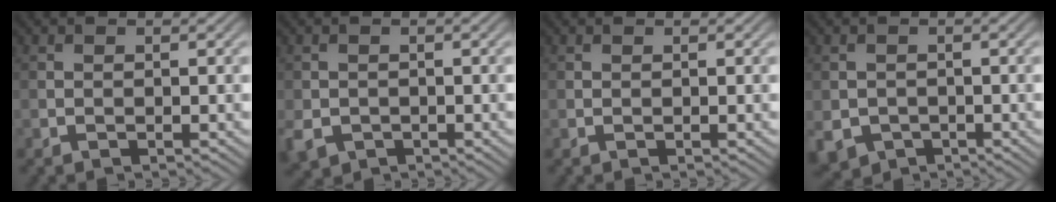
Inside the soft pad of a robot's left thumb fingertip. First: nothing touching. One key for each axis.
{"total": 3.1, "fx": -1.3, "fy": 2.5, "fz": 1.3, "tx": -0.036, "ty": -0.015, "tz": -0.028}
{"total": 0.0}
{"total": 3.5, "fx": -1.5, "fy": 3.0, "fz": 1.1, "tx": -0.033, "ty": -0.018, "tz": -0.029}